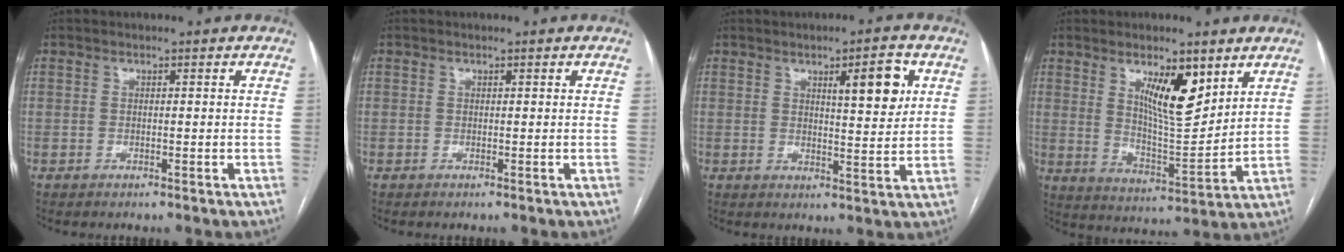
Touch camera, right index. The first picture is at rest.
{"total": 0.0}
{"total": 6.9, "force": [2.8, 1.3, 6.2], "torque": [-0.088, -0.002, 0.040]}
{"total": 10.5, "force": [5.4, 2.7, 8.5], "torque": [-0.148, -0.008, 0.101]}